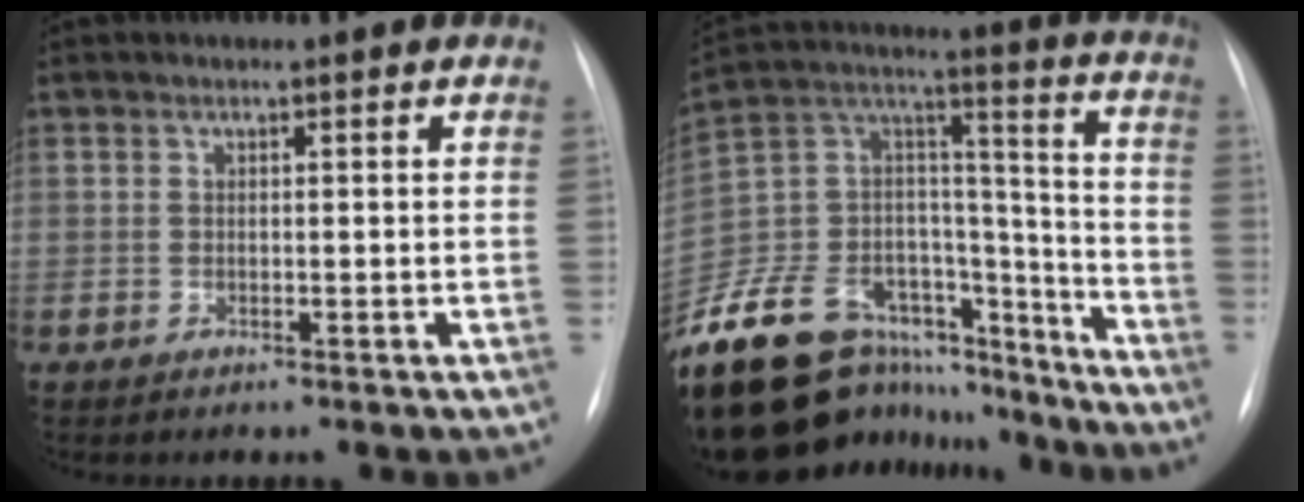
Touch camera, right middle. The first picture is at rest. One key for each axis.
{"total": 28.7, "fx": -22.4, "fy": 13.6, "fz": 11.6, "tx": -0.252, "ty": 0.037, "tz": -0.351}